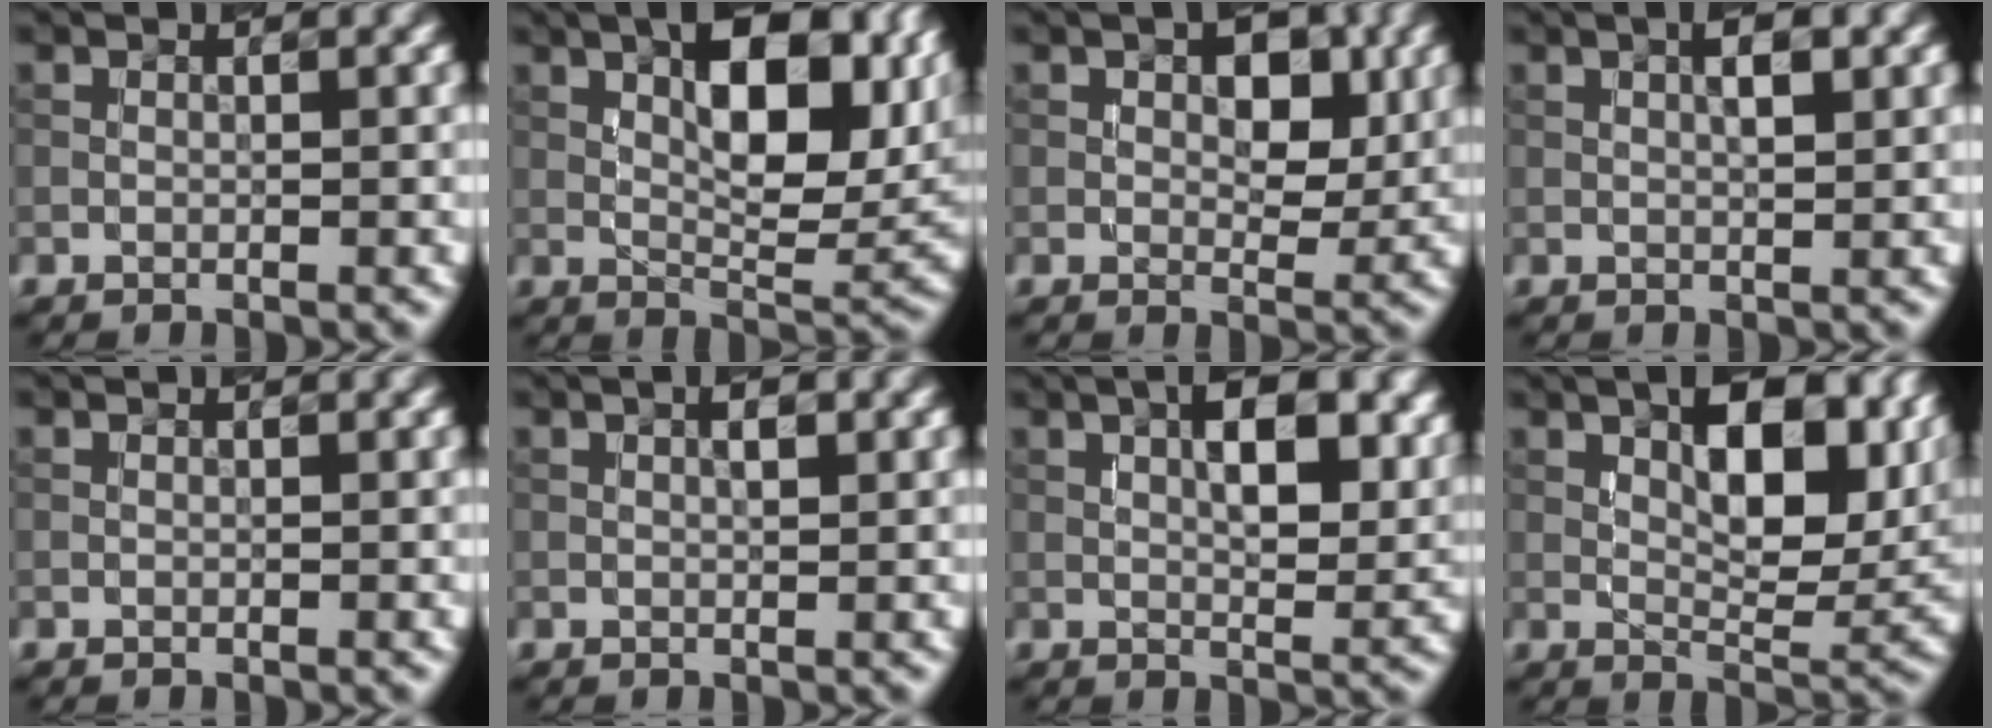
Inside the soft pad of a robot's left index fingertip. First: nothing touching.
{"total": 11.2, "force": [4.1, 4.5, 9.3], "torque": [-0.138, 0.007, 0.067]}
{"total": 4.9, "force": [1.4, 2.7, 3.8], "torque": [-0.046, -0.002, 0.020]}
{"total": 2.3, "force": [0.8, 0.6, 2.1], "torque": [-0.025, 0.002, 0.015]}
{"total": 0.0}
{"total": 1.2, "force": [0.4, 0.3, 1.1], "torque": [-0.016, 0.001, 0.009]}
{"total": 7.2, "force": [2.2, 3.0, 6.2], "torque": [-0.082, 0.013, 0.030]}
{"total": 10.3, "force": [3.9, 4.5, 8.3], "torque": [-0.122, 0.003, 0.063]}